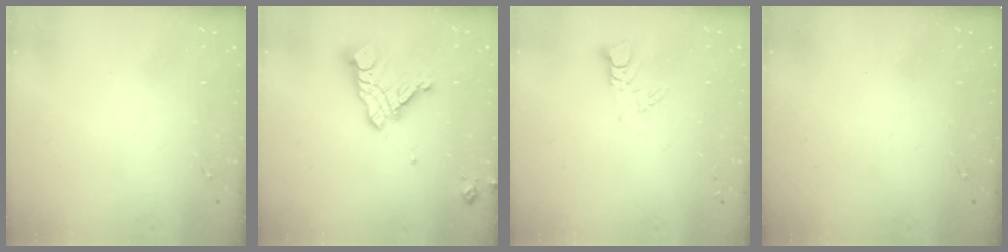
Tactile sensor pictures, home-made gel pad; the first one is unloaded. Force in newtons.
{"total": 14.4, "press": 14.3, "slide": 1.5}
{"total": 3.7, "press": 3.7, "slide": 0.4}
{"total": 0.0}